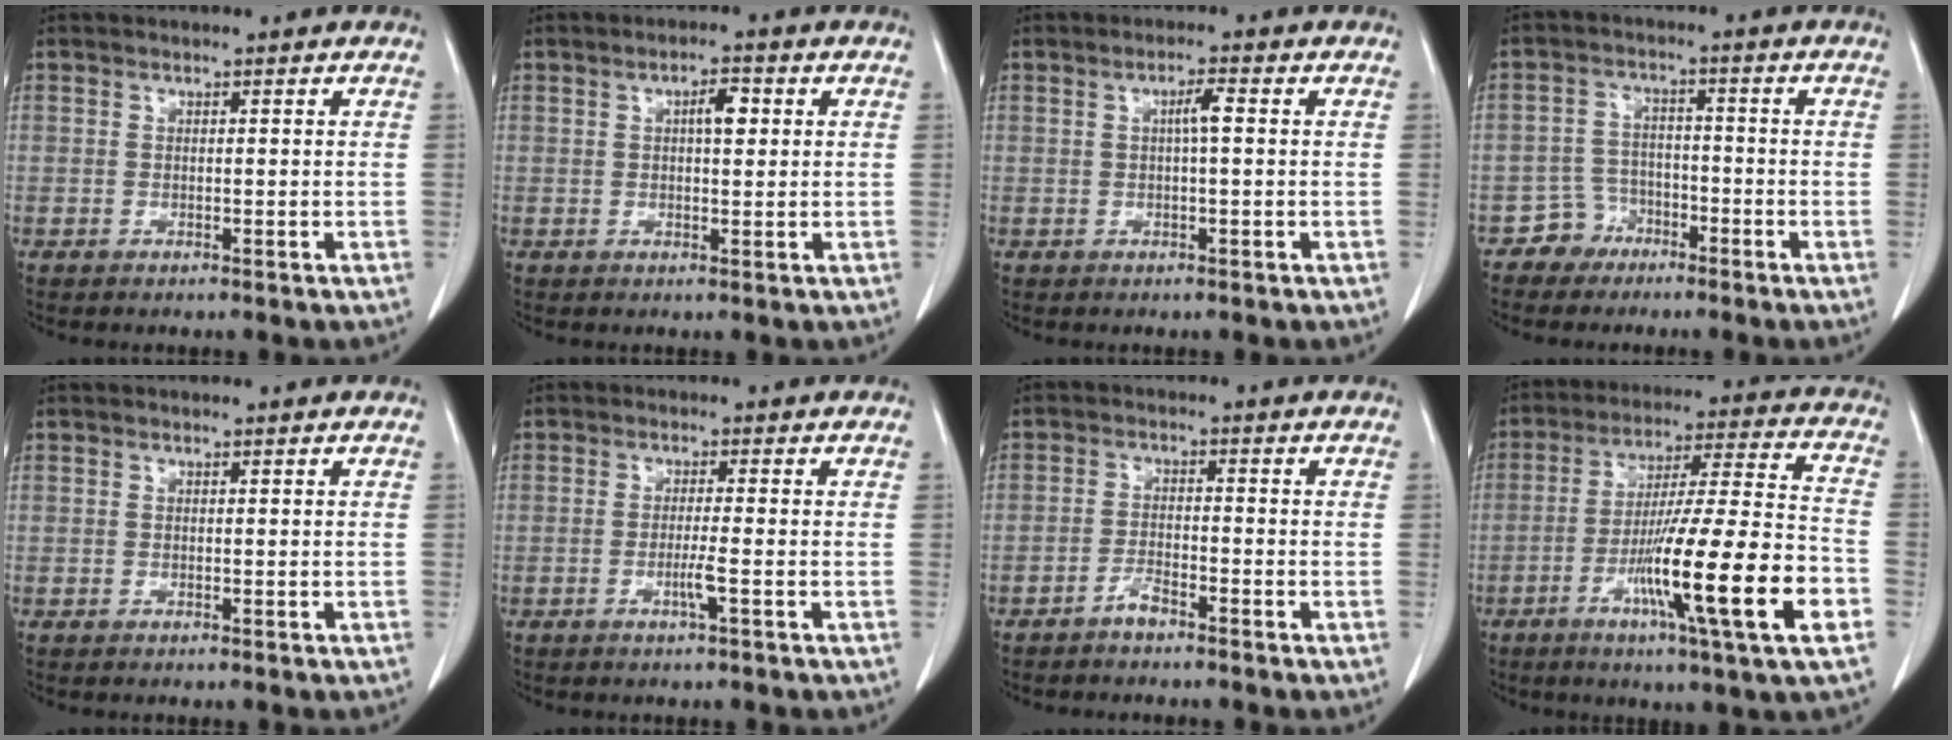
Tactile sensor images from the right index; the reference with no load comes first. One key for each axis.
{"total": 3.2, "fx": 0.8, "fy": 1.0, "fz": 2.9, "tx": -0.048, "ty": 0.005, "tz": 0.012}
{"total": 2.4, "fx": 0.3, "fy": 0.1, "fz": 2.4, "tx": -0.042, "ty": 0.003, "tz": 0.004}
{"total": 4.3, "fx": -2.9, "fy": 3.1, "fz": -0.2, "tx": 0.008, "ty": 0.014, "tz": -0.053}
{"total": 0.0}
{"total": 2.5, "fx": -0.9, "fy": -0.4, "fz": 2.3, "tx": -0.046, "ty": -0.004, "tz": -0.019}
{"total": 2.3, "fx": -2.0, "fy": 0.4, "fz": 1.2, "tx": -0.022, "ty": 0.000, "tz": -0.040}
{"total": 19.6, "fx": -7.1, "fy": -0.2, "fz": 18.3, "tx": -0.295, "ty": -0.018, "tz": -0.120}